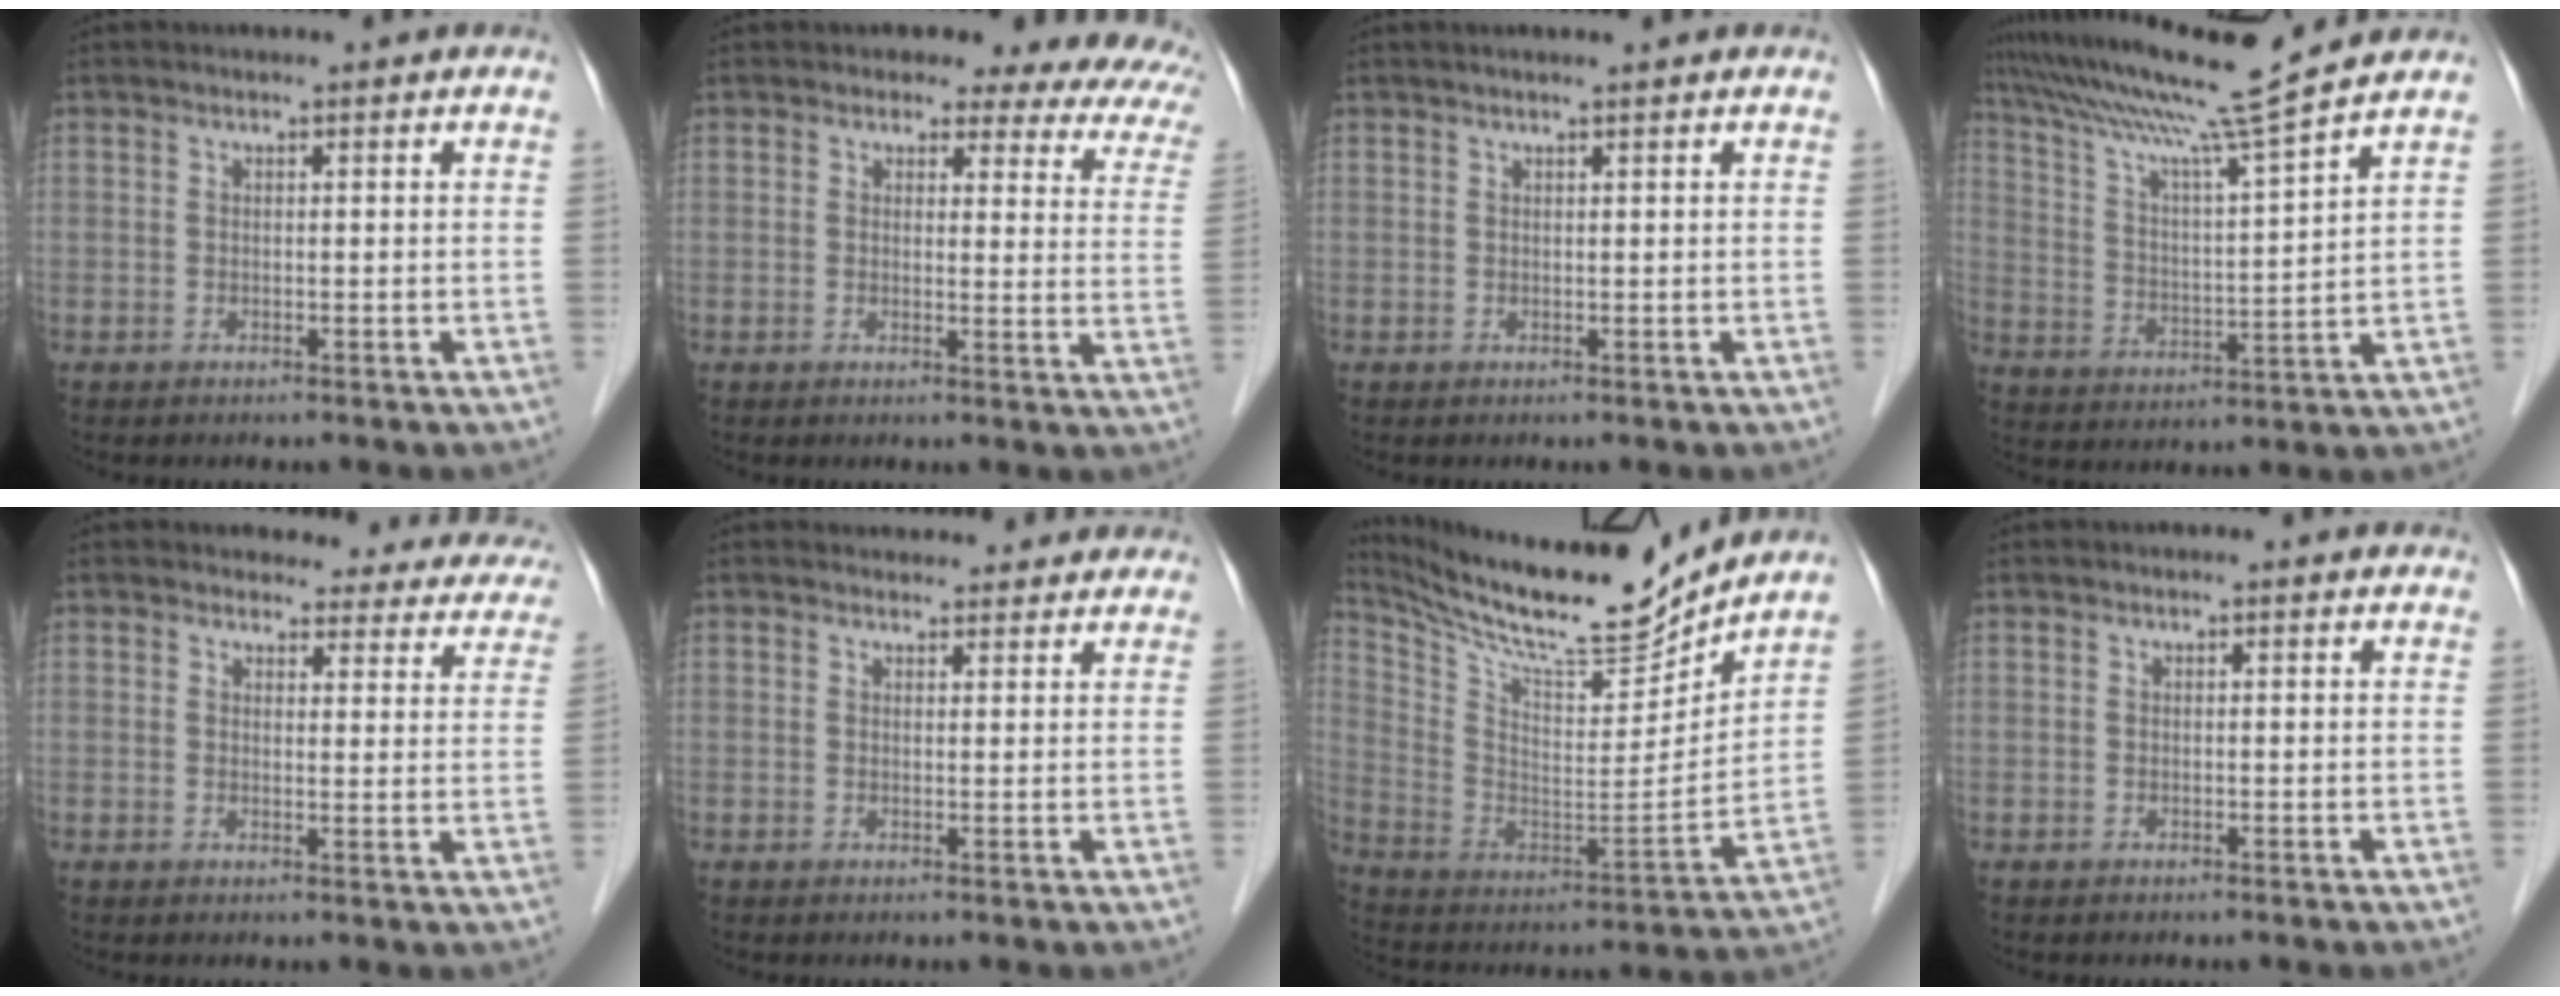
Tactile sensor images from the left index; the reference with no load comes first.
{"total": 13.2, "force": [10.4, 5.0, 6.5], "torque": [-0.044, -0.013, 0.082]}
{"total": 1.1, "force": [0.8, -0.2, 0.7], "torque": [-0.011, 0.006, 0.018]}
{"total": 13.6, "force": [11.8, -3.2, 5.9], "torque": [-0.110, -0.014, 0.203]}
{"total": 15.0, "force": [14.0, 4.9, 2.6], "torque": [0.007, -0.025, 0.133]}
{"total": 7.3, "force": [6.8, 2.4, 1.2], "torque": [0.002, 0.020, 0.067]}
{"total": 20.0, "force": [18.5, 1.7, 7.3], "torque": [-0.157, -0.036, 0.311]}
{"total": 1.0, "force": [0.9, 0.1, 0.4], "torque": [-0.009, 0.014, 0.011]}